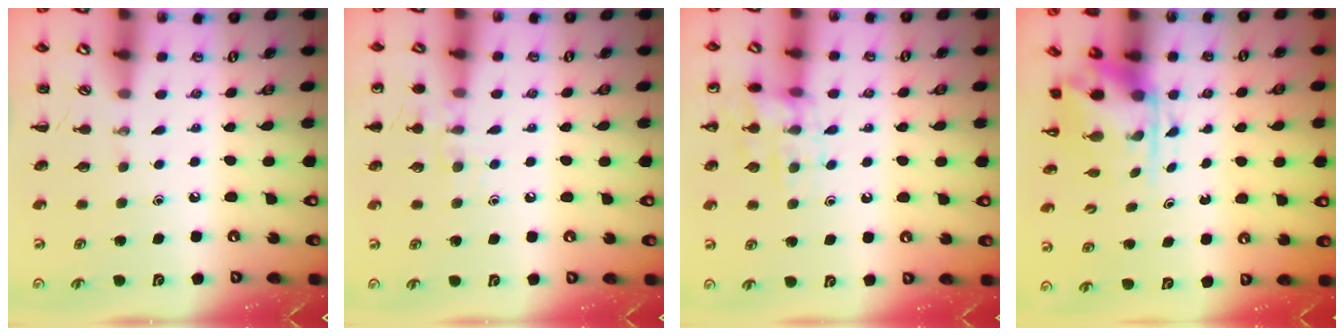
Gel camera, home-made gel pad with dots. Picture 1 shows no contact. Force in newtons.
{"total": 7.7, "press": 7.5, "slide": 1.7}
{"total": 11.3, "press": 11.3, "slide": 0.5}
{"total": 3.8, "press": 3.7, "slide": 0.9}